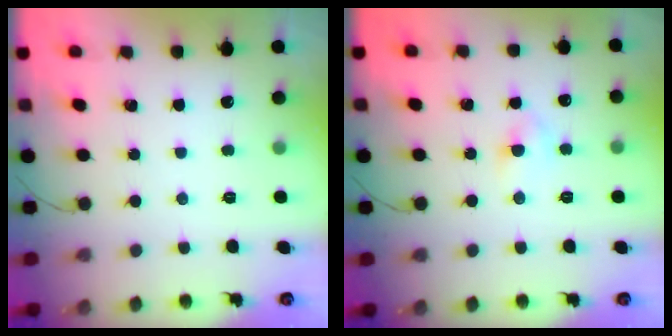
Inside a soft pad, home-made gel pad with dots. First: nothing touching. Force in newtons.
{"total": 4.8, "press": 4.6, "slide": 1.5}